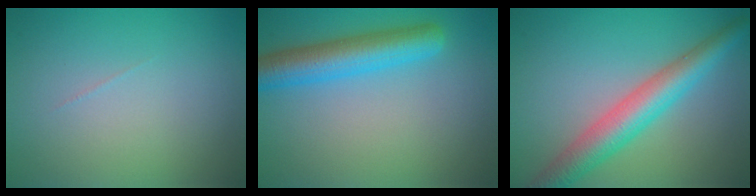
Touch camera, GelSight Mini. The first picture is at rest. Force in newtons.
{"total": 5.3, "press": 5.3, "slide": 0.3}
{"total": 5.7, "press": 5.6, "slide": 0.2}